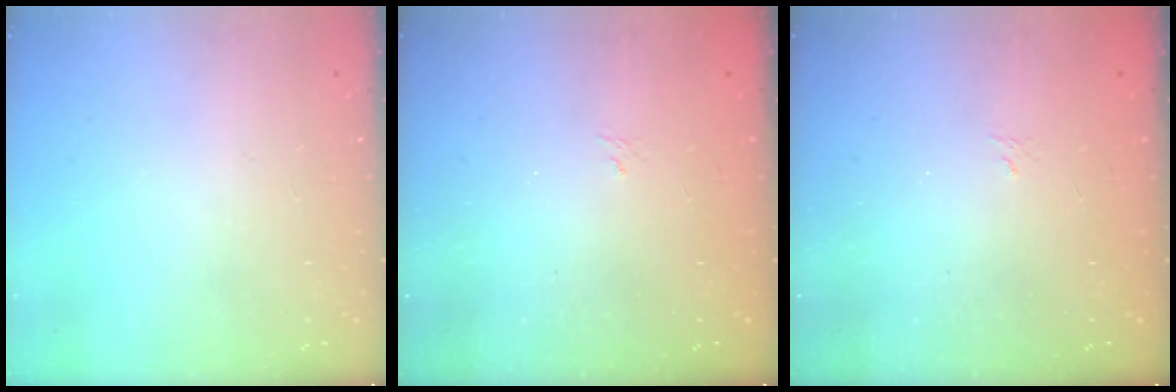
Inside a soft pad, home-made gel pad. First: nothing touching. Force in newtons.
{"total": 1.1, "press": 0.4, "slide": 1.1}
{"total": 1.1, "press": 0.4, "slide": 1.1}